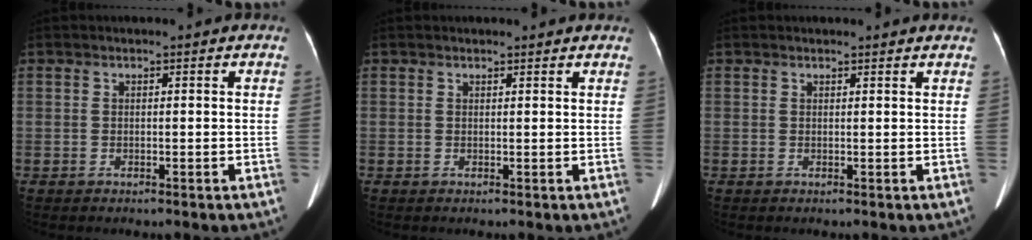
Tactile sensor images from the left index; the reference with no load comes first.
{"total": 3.0, "force": [2.9, 0.5, 0.9], "torque": [-0.010, 0.003, 0.028]}
{"total": 3.2, "force": [3.1, 0.3, 0.9], "torque": [-0.010, 0.001, 0.029]}